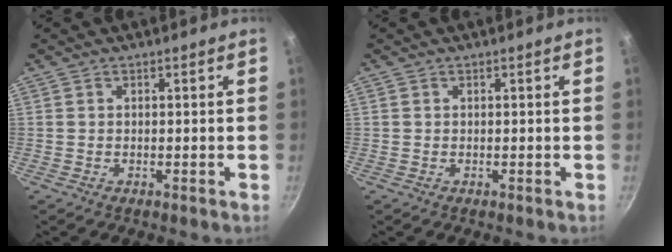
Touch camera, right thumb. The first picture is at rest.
{"total": 0.0}